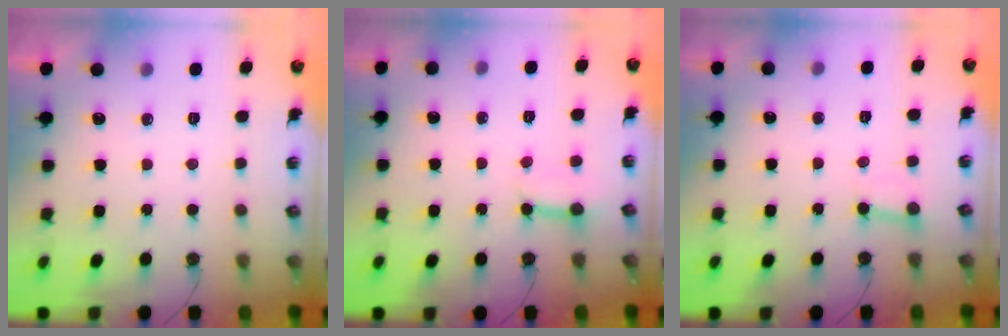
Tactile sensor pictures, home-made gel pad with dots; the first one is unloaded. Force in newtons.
{"total": 5.3, "press": 5.2, "slide": 0.6}
{"total": 2.7, "press": 2.7, "slide": 0.3}